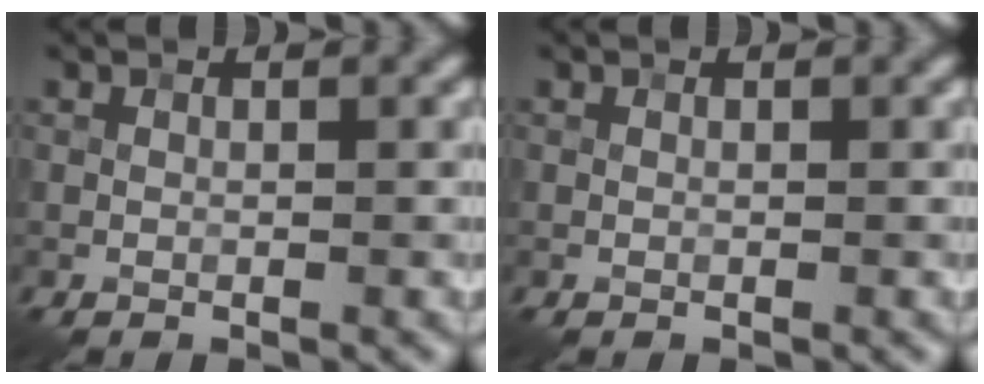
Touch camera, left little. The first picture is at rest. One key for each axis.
{"total": 0.0}